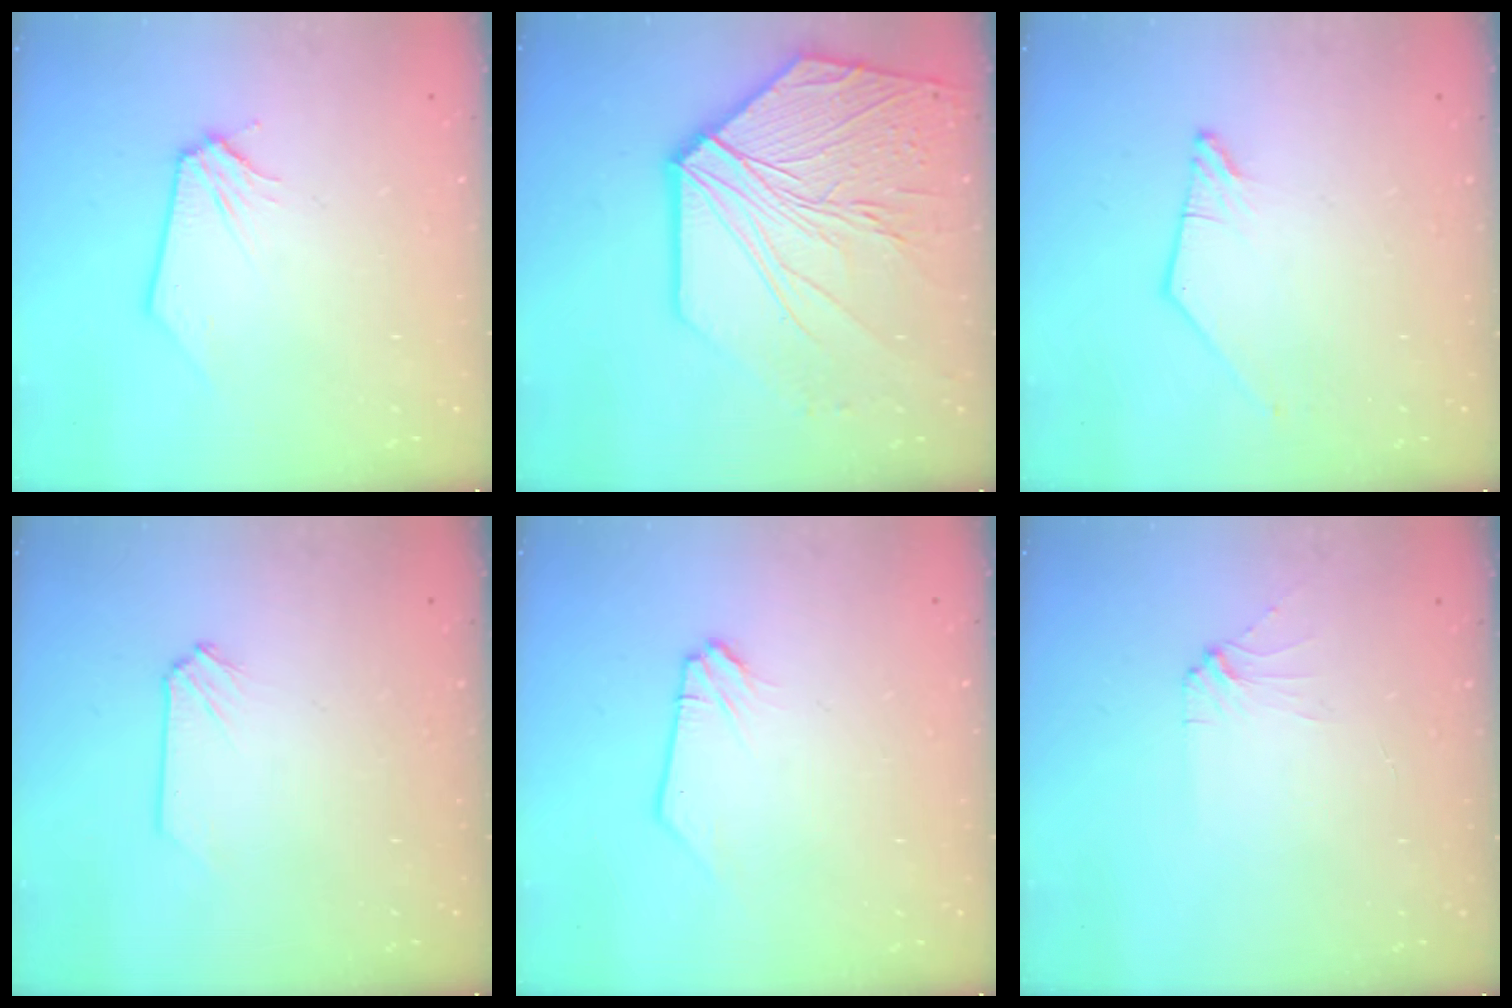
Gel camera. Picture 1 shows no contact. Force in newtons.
{"total": 18.8, "press": 18.6, "slide": 2.8}
{"total": 0.8, "press": 0.8, "slide": 0.2}
{"total": 0.0}
{"total": 0.0}
{"total": 3.7, "press": 3.7, "slide": 0.6}